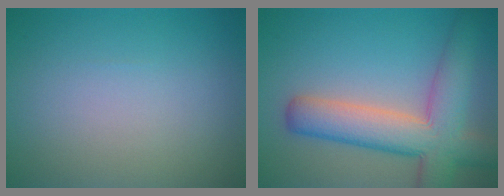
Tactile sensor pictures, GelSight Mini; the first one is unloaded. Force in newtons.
{"total": 8.3, "press": 8.3, "slide": 0.6}